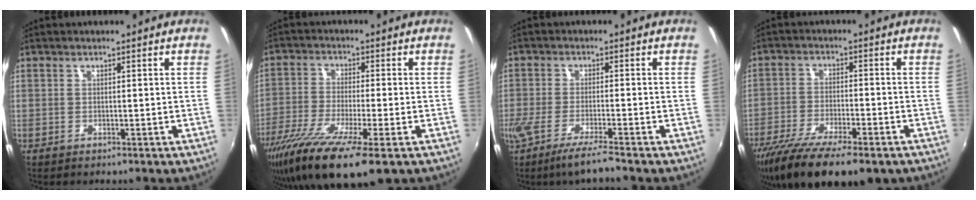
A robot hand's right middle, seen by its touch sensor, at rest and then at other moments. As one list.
[{"total": 15.4, "force": [-9.5, 2.4, 11.9], "torque": [-0.244, -0.059, -0.172]}, {"total": 6.8, "force": [-5.3, -0.4, 4.3], "torque": [-0.088, -0.029, -0.097]}, {"total": 18.0, "force": [-12.9, 5.2, 11.4], "torque": [-0.225, -0.058, -0.208]}]